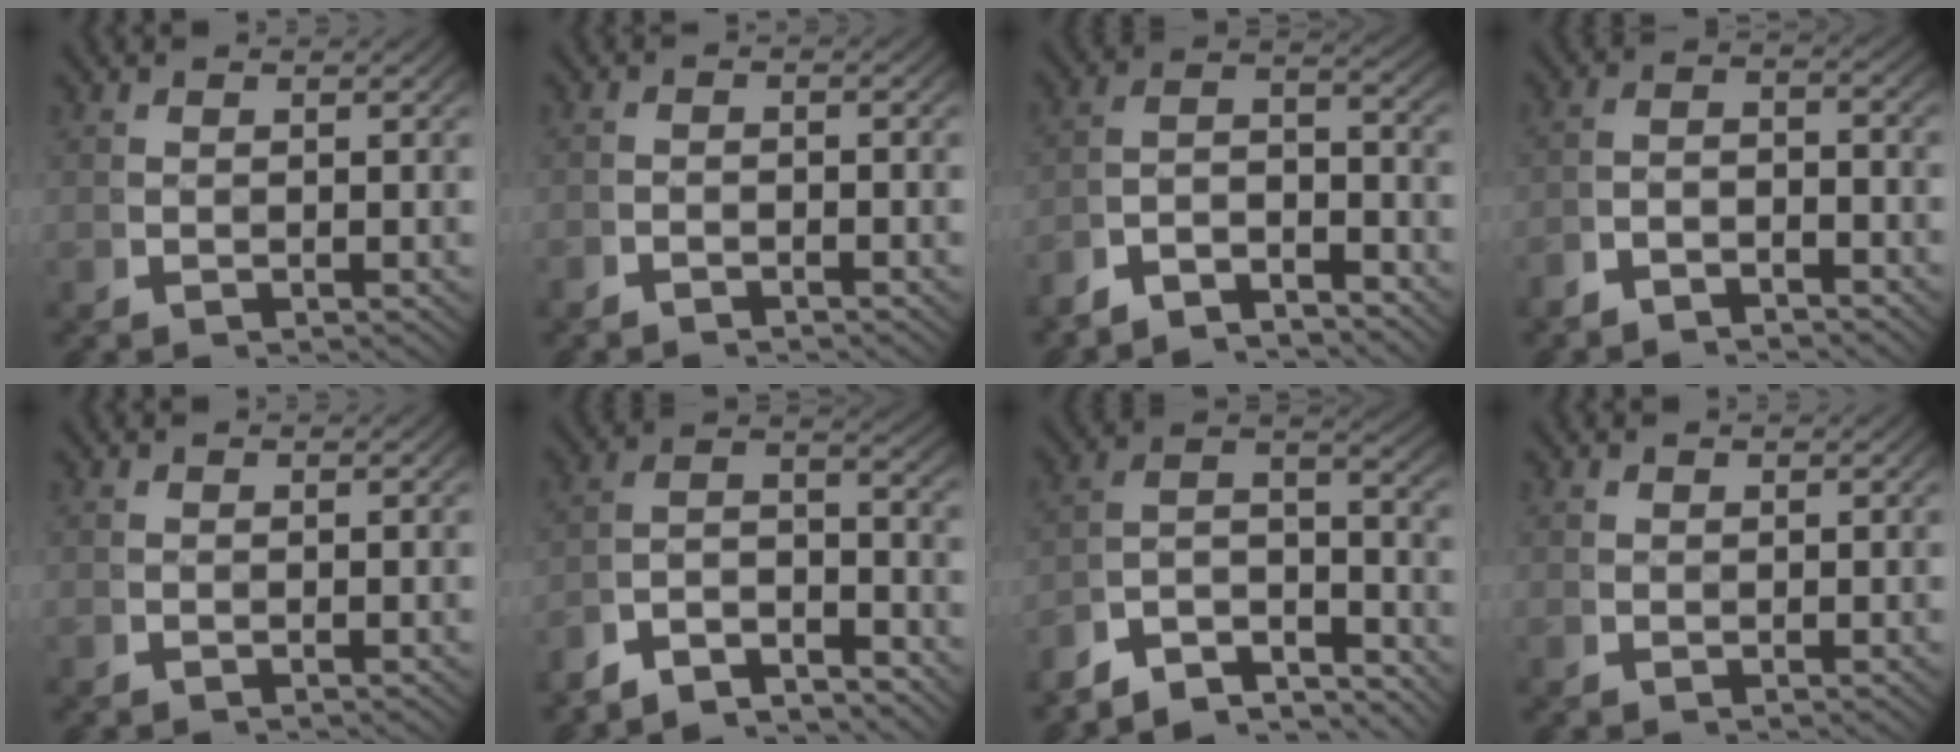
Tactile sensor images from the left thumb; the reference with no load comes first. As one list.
[{"total": 1.3, "force": [-1.3, 0.2, 0.2], "torque": [0.003, 0.000, -0.029]}, {"total": 6.5, "force": [-2.8, 3.8, 4.5], "torque": [-0.074, -0.020, -0.054]}, {"total": 2.8, "force": [-2.2, 1.0, 1.3], "torque": [-0.021, -0.010, -0.044]}, {"total": 0.0}, {"total": 7.5, "force": [-3.2, 4.6, 5.1], "torque": [-0.091, -0.026, -0.057]}, {"total": 10.4, "force": [-4.1, 7.1, 6.4], "torque": [-0.137, -0.039, -0.067]}, {"total": 0.7, "force": [0.7, 0.1, 0.0], "torque": [0.000, -0.002, 0.017]}]